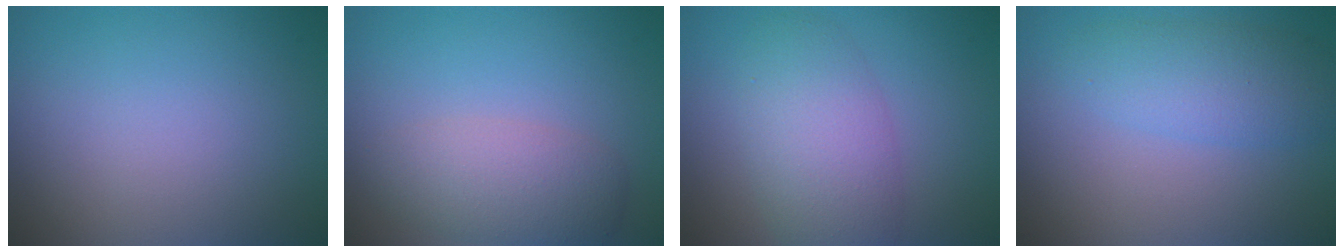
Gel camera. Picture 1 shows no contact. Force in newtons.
{"total": 3.7, "press": 3.7, "slide": 0.2}
{"total": 5.5, "press": 5.4, "slide": 0.3}
{"total": 2.2, "press": 2.2, "slide": 0.1}